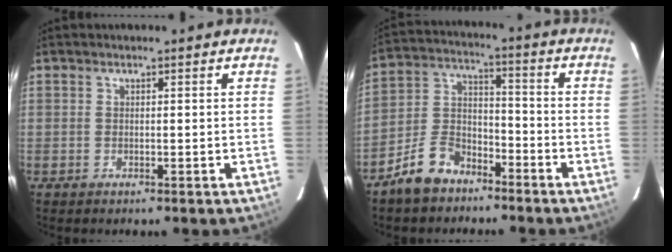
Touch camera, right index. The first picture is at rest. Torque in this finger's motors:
{"motor_torque": [0.11, -0.44, -0.21, -0.07]}